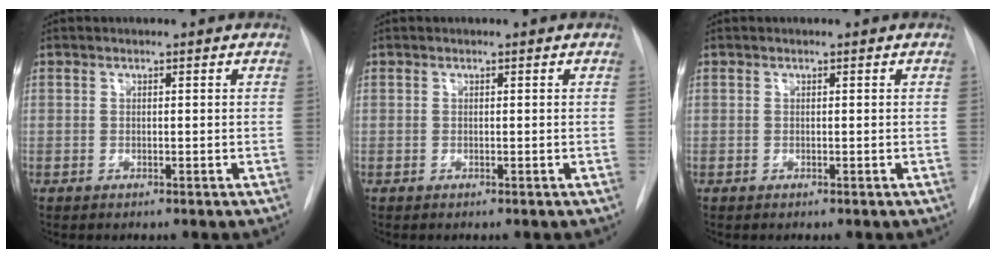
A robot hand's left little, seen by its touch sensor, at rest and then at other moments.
{"total": 0.0}
{"total": 0.0}